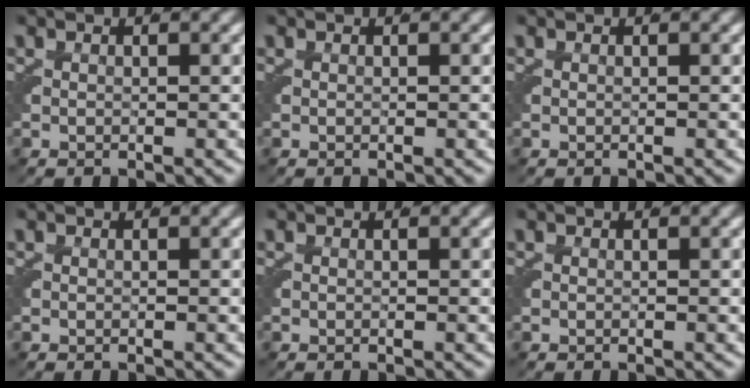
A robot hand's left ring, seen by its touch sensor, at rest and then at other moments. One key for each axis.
{"total": 0.0}
{"total": 0.0}
{"total": 0.0}
{"total": 0.0}
{"total": 0.0}